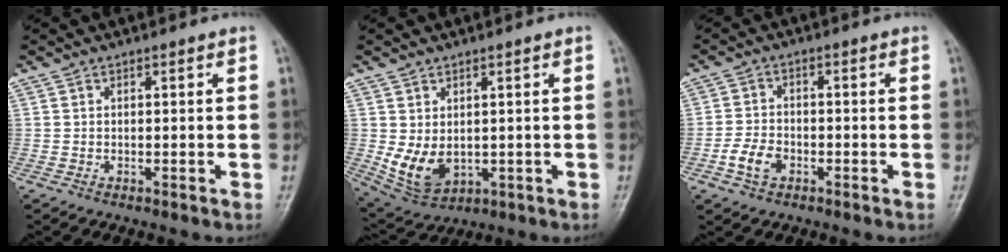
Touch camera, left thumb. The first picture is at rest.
{"total": 7.6, "force": [0.0, 5.3, 5.4], "torque": [-0.086, -0.015, 0.023]}
{"total": 4.9, "force": [-2.2, 3.3, 2.9], "torque": [-0.051, 0.013, -0.045]}